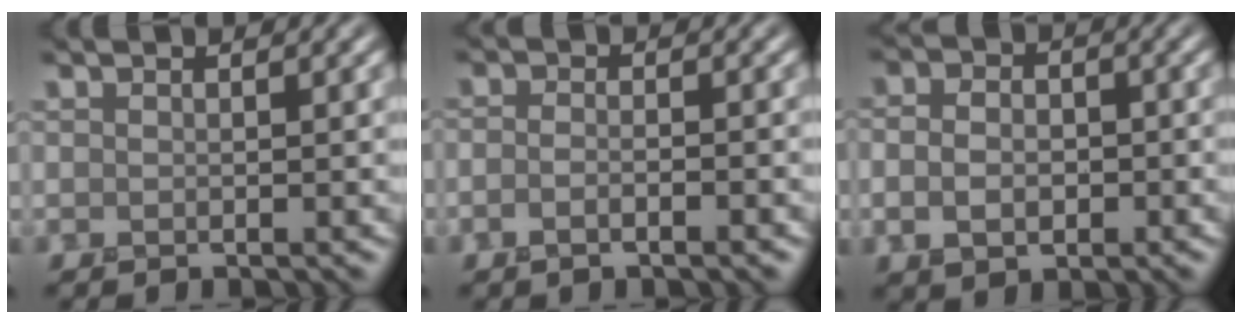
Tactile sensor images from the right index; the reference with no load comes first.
{"total": 2.1, "force": [-1.0, 0.9, 1.6], "torque": [-0.014, 0.001, -0.021]}
{"total": 3.8, "force": [-0.5, 2.8, 2.5], "torque": [-0.039, -0.001, -0.013]}